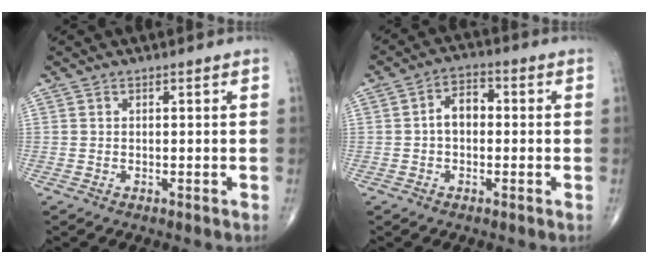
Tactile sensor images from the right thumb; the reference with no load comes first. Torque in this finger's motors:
{"motor_torque": [0.76, 0.93, 0.74, 0.10, 0.04]}